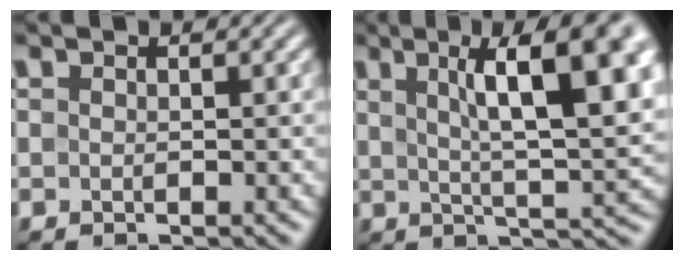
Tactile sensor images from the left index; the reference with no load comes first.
{"total": 11.4, "force": [4.1, 3.0, 10.2], "torque": [-0.142, 0.007, 0.068]}